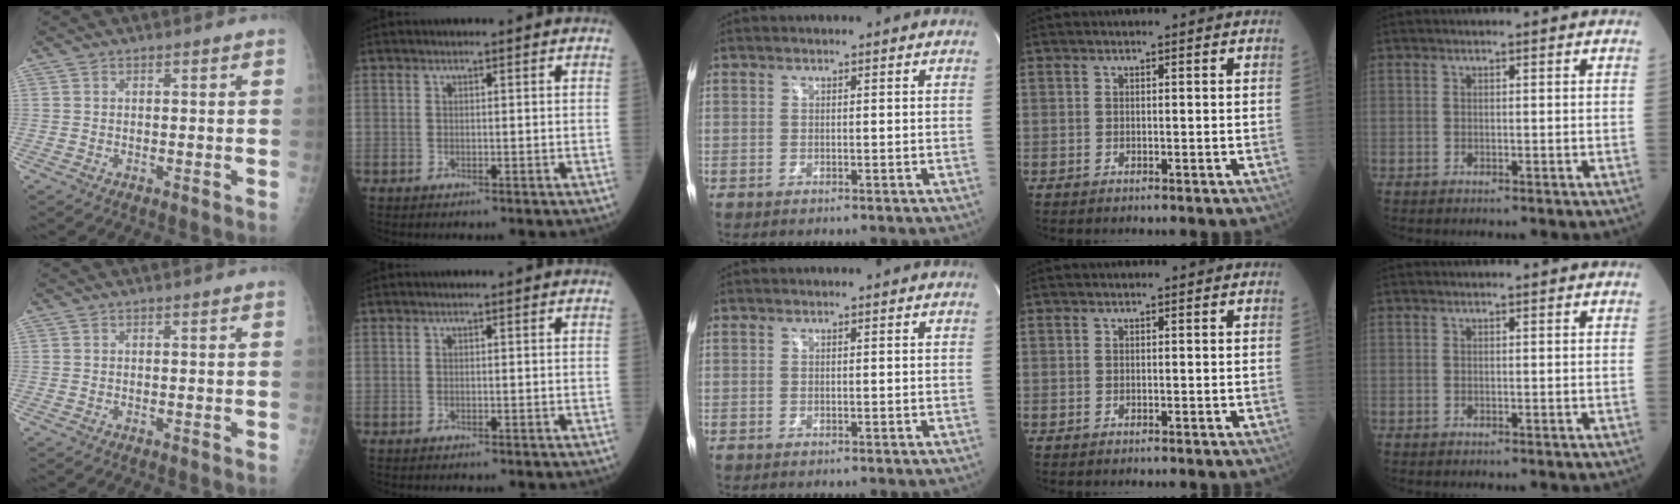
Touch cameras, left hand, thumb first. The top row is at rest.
{}